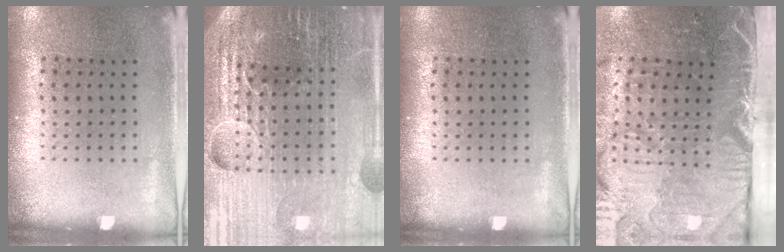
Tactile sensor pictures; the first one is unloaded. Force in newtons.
{"total": 6.2, "press": 5.5, "slide": 2.9}
{"total": 0.0}
{"total": 5.5, "press": 4.4, "slide": 3.3}